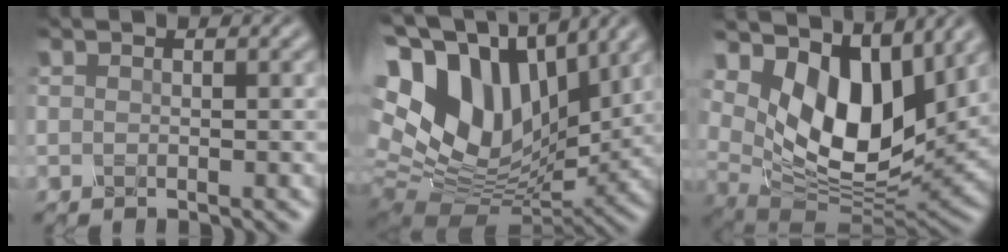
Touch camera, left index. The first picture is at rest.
{"total": 15.0, "force": [3.9, 10.0, 10.6], "torque": [-0.215, 0.010, 0.095]}
{"total": 9.8, "force": [4.2, 5.5, 7.0], "torque": [-0.125, -0.014, 0.084]}